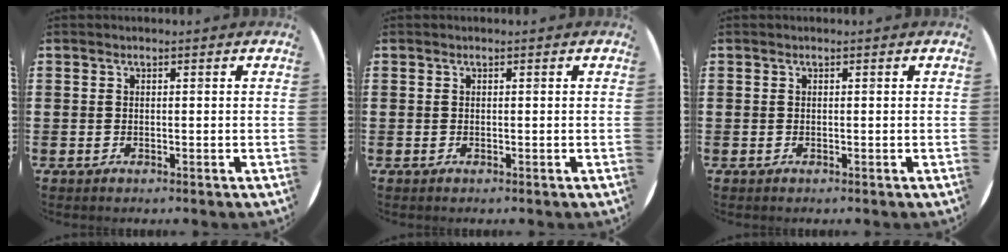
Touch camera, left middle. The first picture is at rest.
{"total": 0.0}
{"total": 0.0}